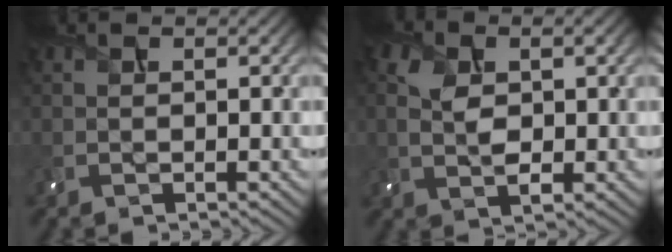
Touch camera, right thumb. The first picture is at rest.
{"total": 4.5, "force": [0.5, 2.6, 3.6], "torque": [-0.081, 0.000, 0.012]}